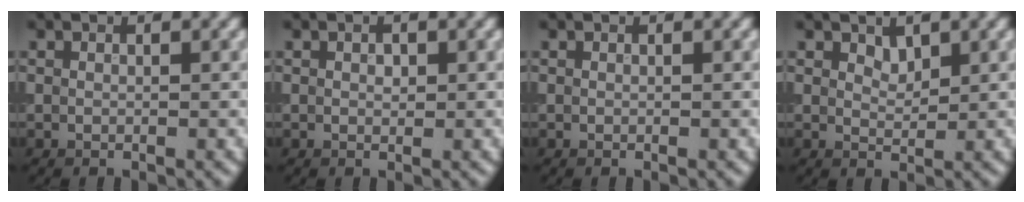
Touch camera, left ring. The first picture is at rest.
{"total": 0.7, "force": [0.1, 0.4, 0.5], "torque": [-0.007, 0.000, 0.001]}
{"total": 0.0}
{"total": 1.1, "force": [0.8, 0.6, 0.5], "torque": [-0.009, -0.003, 0.017]}